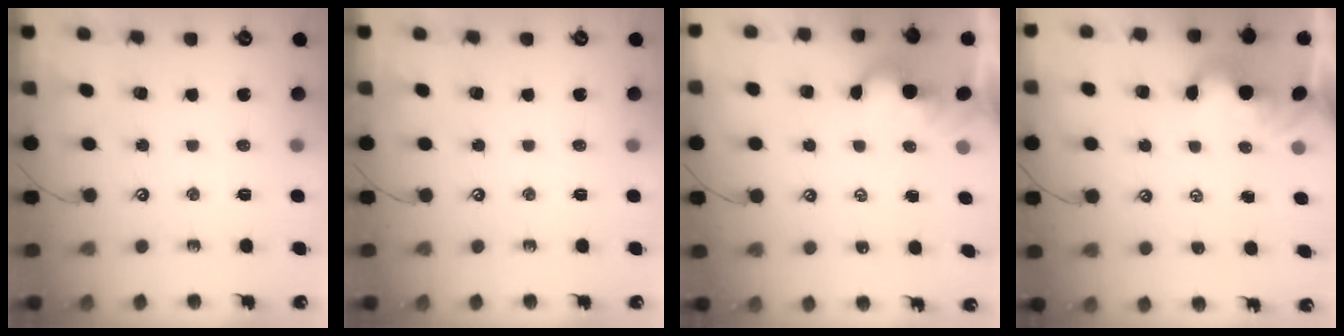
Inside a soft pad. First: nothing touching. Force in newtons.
{"total": 0.0}
{"total": 1.9, "press": 1.9, "slide": 0.2}
{"total": 2.2, "press": 2.1, "slide": 0.6}